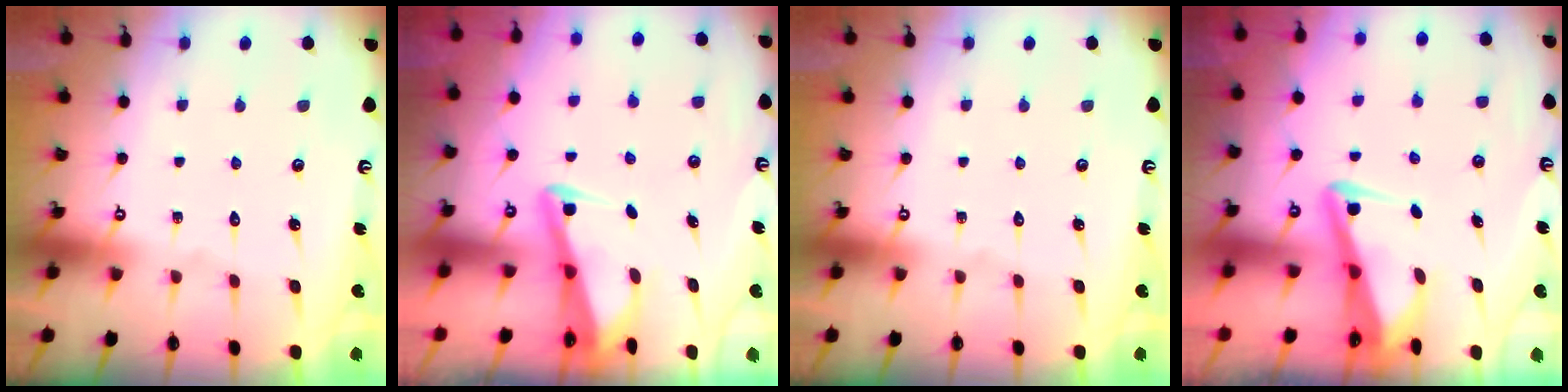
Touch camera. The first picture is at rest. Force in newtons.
{"total": 3.0, "press": 3.0, "slide": 0.3}
{"total": 0.0}
{"total": 3.7, "press": 3.5, "slide": 1.0}